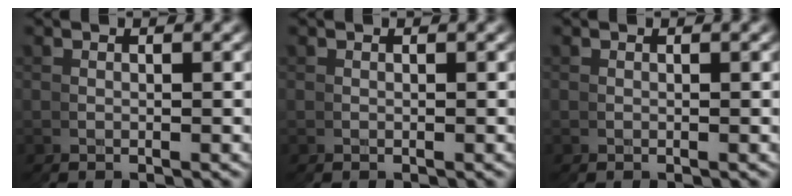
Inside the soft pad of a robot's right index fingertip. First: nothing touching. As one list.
[{"total": 0.0}, {"total": 0.0}]